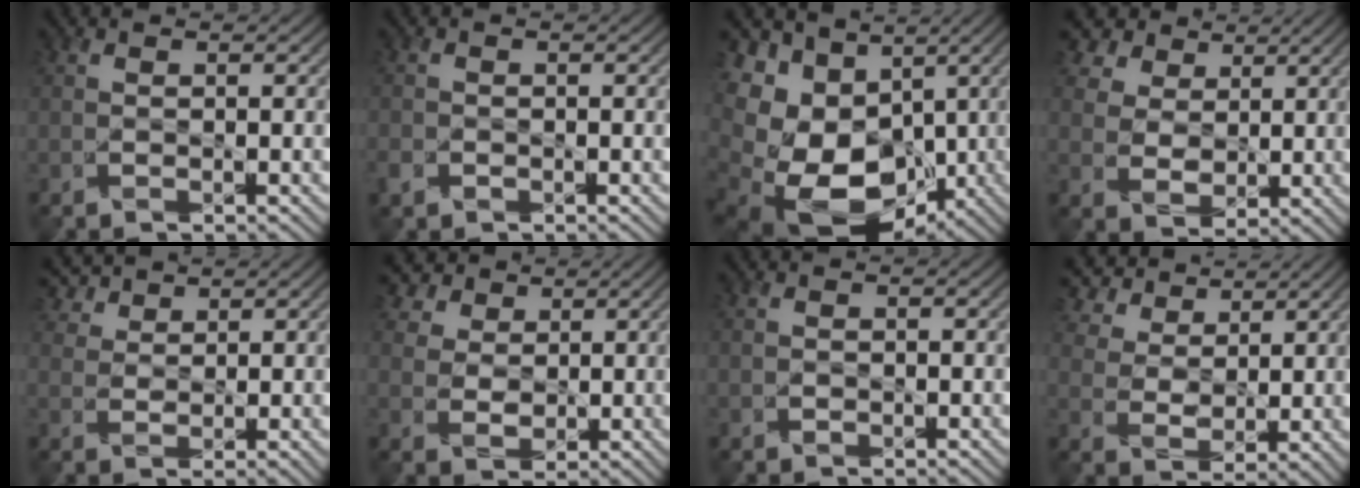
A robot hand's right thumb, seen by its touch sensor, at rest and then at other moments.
{"total": 1.5, "force": [-0.9, 1.2, 0.3], "torque": [-0.006, -0.008, -0.022]}
{"total": 19.9, "force": [-3.2, 15.5, 12.0], "torque": [-0.286, -0.038, -0.048]}
{"total": 8.6, "force": [4.5, 6.4, 3.5], "torque": [-0.136, 0.002, 0.103]}
{"total": 4.3, "force": [3.4, 1.9, 1.7], "torque": [-0.042, 0.010, 0.068]}
{"total": 6.8, "force": [3.5, 5.1, 2.6], "torque": [-0.111, -0.004, 0.075]}
{"total": 0.6, "force": [-0.2, 0.6, 0.2], "torque": [-0.004, -0.003, -0.002]}
{"total": 7.2, "force": [4.8, 4.1, 3.4], "torque": [-0.082, 0.011, 0.092]}